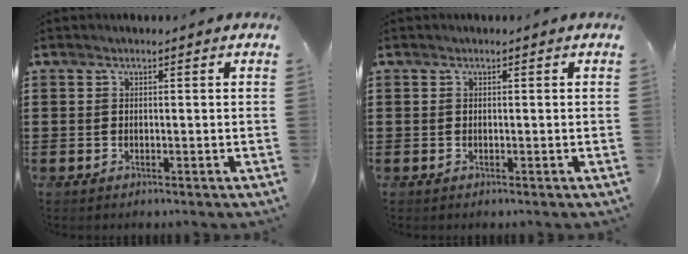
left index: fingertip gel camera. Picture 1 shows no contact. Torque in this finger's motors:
{"motor_torque": [0.00, 0.00, 0.00, 0.00]}